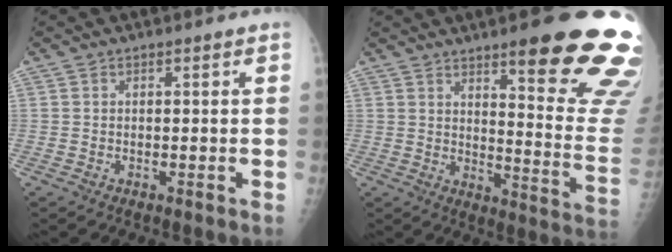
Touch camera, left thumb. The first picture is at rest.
{"total": 22.1, "force": [13.9, 4.0, 16.7], "torque": [-0.179, -0.082, 0.186]}